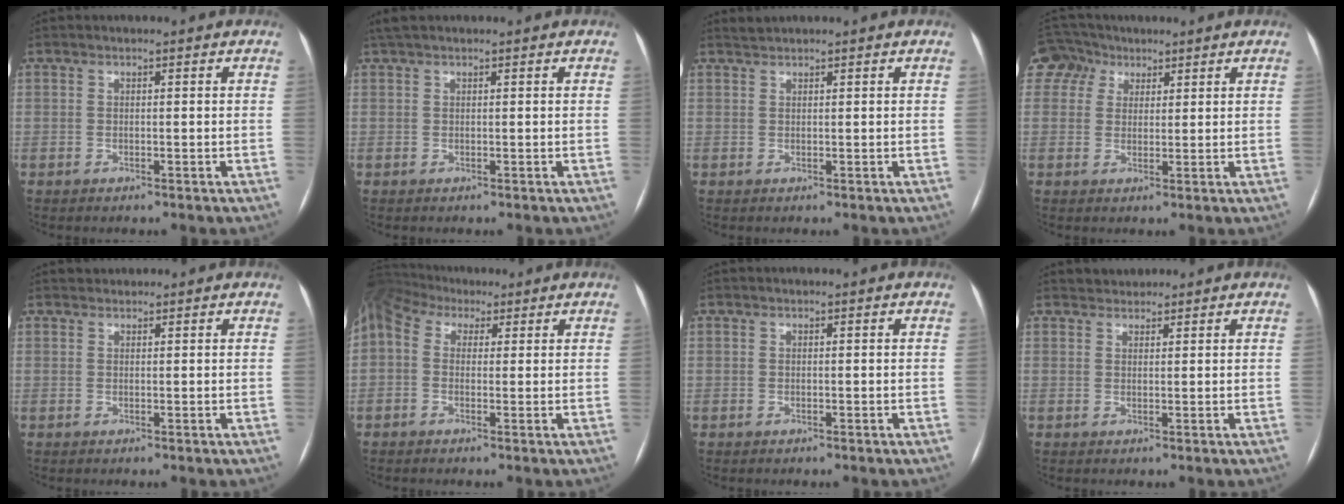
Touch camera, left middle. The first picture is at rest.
{"total": 1.7, "force": [1.4, 0.5, 0.9], "torque": [-0.021, 0.025, 0.031]}
{"total": 0.8, "force": [0.8, -0.1, -0.2], "torque": [-0.003, 0.005, 0.021]}
{"total": 5.3, "force": [2.8, 4.4, 0.7], "torque": [-0.024, 0.027, 0.057]}
{"total": 1.0, "force": [0.9, 0.4, -0.2], "torque": [0.001, 0.011, 0.018]}
{"total": 12.8, "force": [6.1, 9.1, 6.7], "torque": [-0.185, 0.080, 0.109]}
{"total": 0.0}
{"total": 1.8, "force": [1.6, 0.7, -0.4], "torque": [0.006, 0.010, 0.027]}